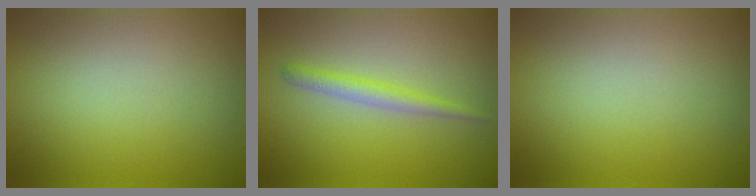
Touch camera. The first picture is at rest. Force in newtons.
{"total": 1.7, "press": 1.7, "slide": 0.0}
{"total": 0.0}